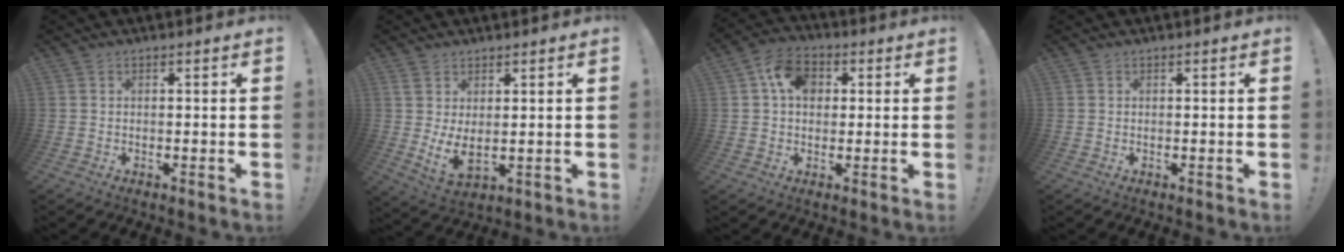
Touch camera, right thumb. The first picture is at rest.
{"total": 6.2, "force": [2.0, 2.8, 5.1], "torque": [-0.088, -0.030, 0.040]}
{"total": 9.6, "force": [2.9, 7.3, 5.5], "torque": [-0.088, 0.004, 0.054]}
{"total": 0.0}